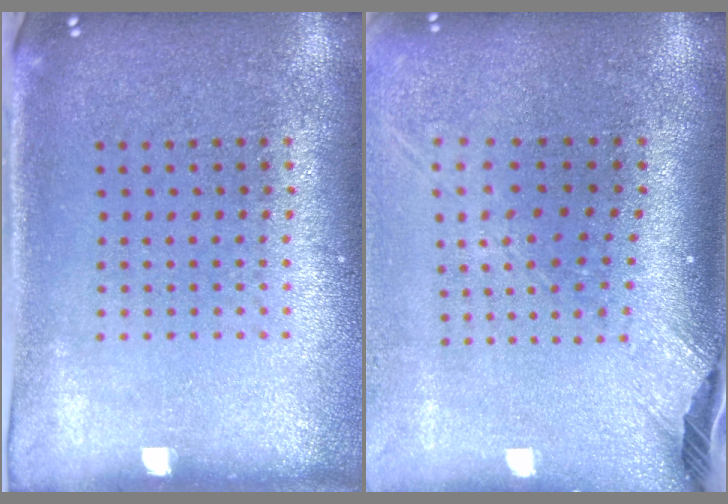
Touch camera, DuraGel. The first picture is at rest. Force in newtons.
{"total": 2.6, "press": 1.8, "slide": 1.8}